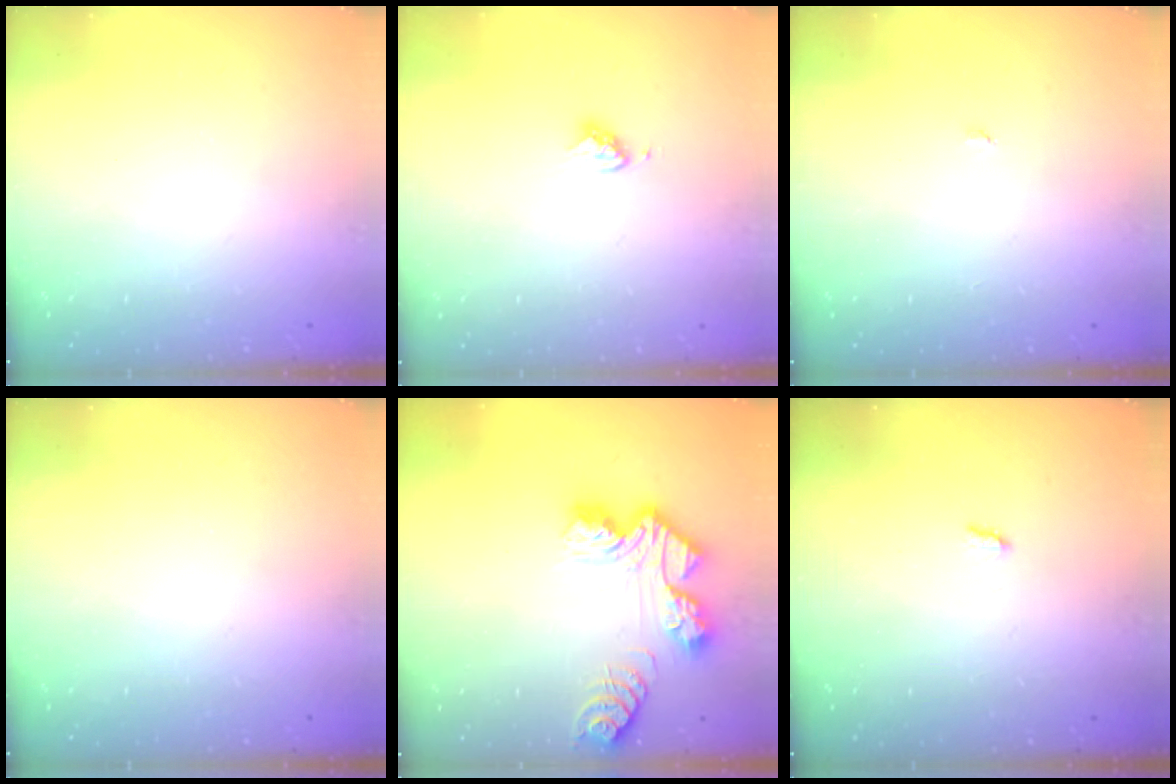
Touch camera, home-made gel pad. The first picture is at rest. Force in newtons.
{"total": 3.6, "press": 3.5, "slide": 0.7}
{"total": 2.9, "press": 2.9, "slide": 0.3}
{"total": 0.0}
{"total": 12.0, "press": 12.0, "slide": 1.1}
{"total": 1.7, "press": 1.6, "slide": 0.3}